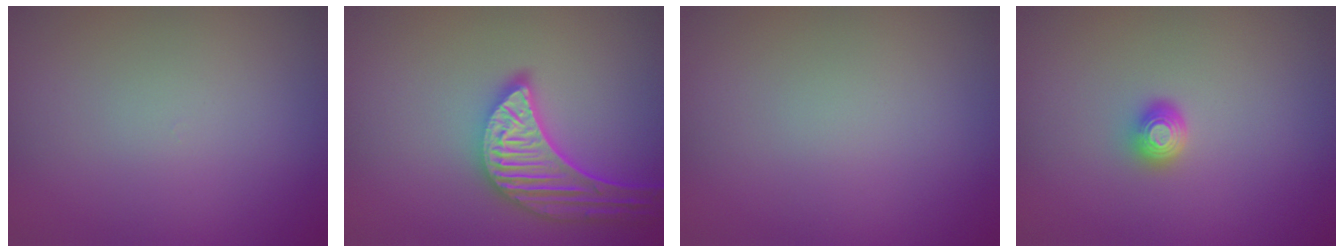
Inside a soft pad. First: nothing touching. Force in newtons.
{"total": 5.2, "press": 4.7, "slide": 2.2}
{"total": 0.0}
{"total": 1.6, "press": 1.3, "slide": 0.9}